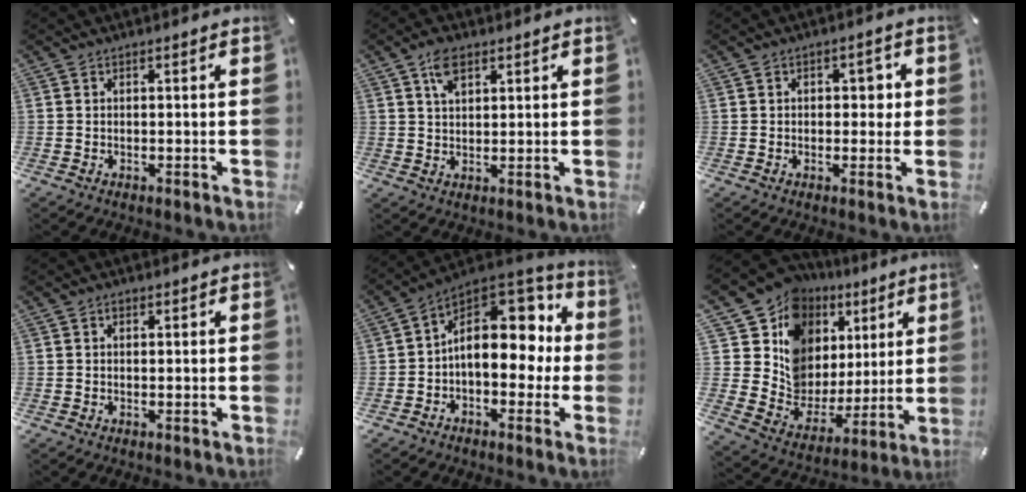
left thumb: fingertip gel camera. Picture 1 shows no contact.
{"total": 5.5, "force": [2.9, 3.1, 3.5], "torque": [-0.070, 0.002, 0.052]}
{"total": 3.7, "force": [0.3, 2.4, 2.8], "torque": [-0.024, -0.001, -0.007]}
{"total": 0.9, "force": [0.3, 0.6, 0.6], "torque": [-0.011, 0.004, 0.005]}
{"total": 15.4, "force": [3.0, 10.3, 11.1], "torque": [-0.159, -0.020, 0.051]}
{"total": 12.8, "force": [6.2, 10.8, 2.9], "torque": [-0.058, -0.079, 0.130]}